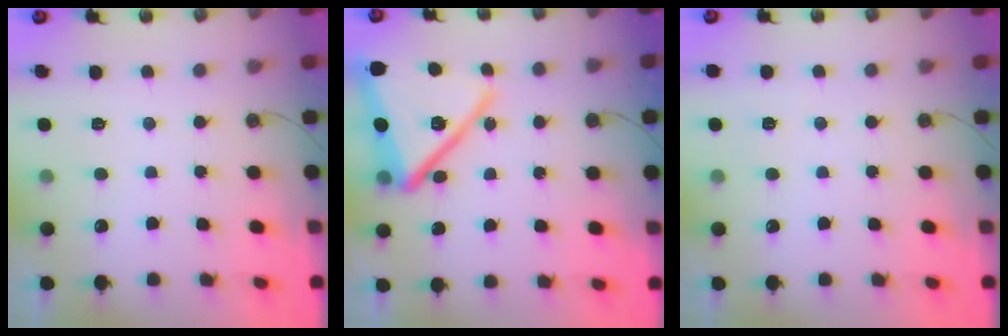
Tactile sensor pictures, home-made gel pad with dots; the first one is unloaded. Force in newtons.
{"total": 19.9, "press": 19.9, "slide": 1.5}
{"total": 2.7, "press": 2.6, "slide": 0.7}